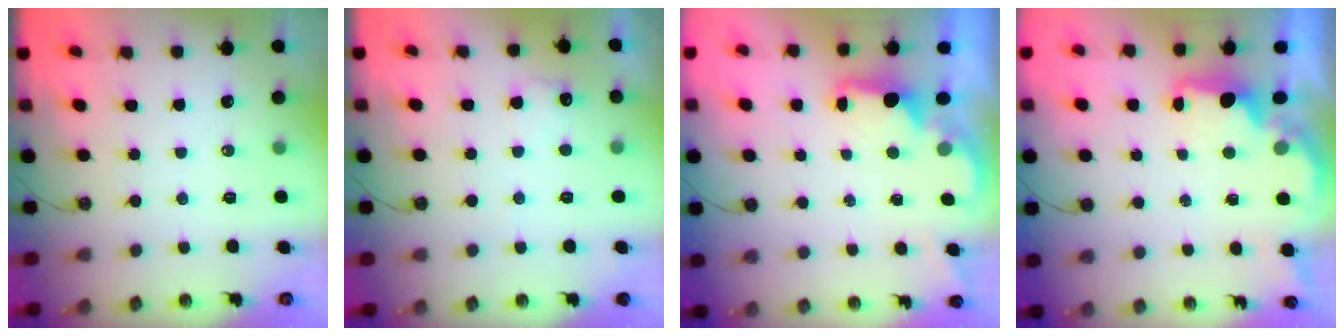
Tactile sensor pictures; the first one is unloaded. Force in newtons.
{"total": 6.5, "press": 6.4, "slide": 1.4}
{"total": 1.6, "press": 1.4, "slide": 0.8}
{"total": 2.0, "press": 1.8, "slide": 0.8}